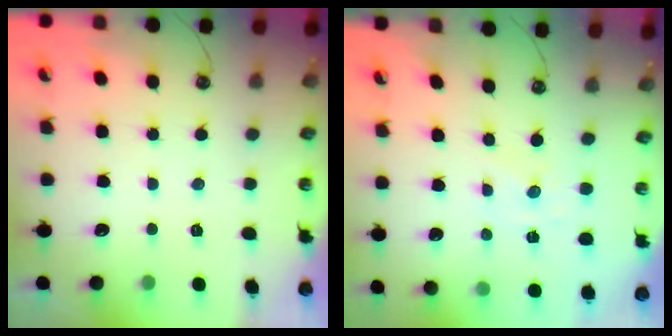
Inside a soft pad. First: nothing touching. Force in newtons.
{"total": 0.0}